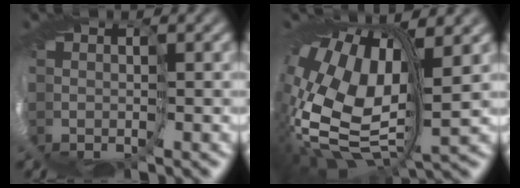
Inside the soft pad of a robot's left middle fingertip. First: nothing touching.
{"total": 15.5, "force": [0.5, 8.1, 13.2], "torque": [-0.267, -0.023, 0.026]}